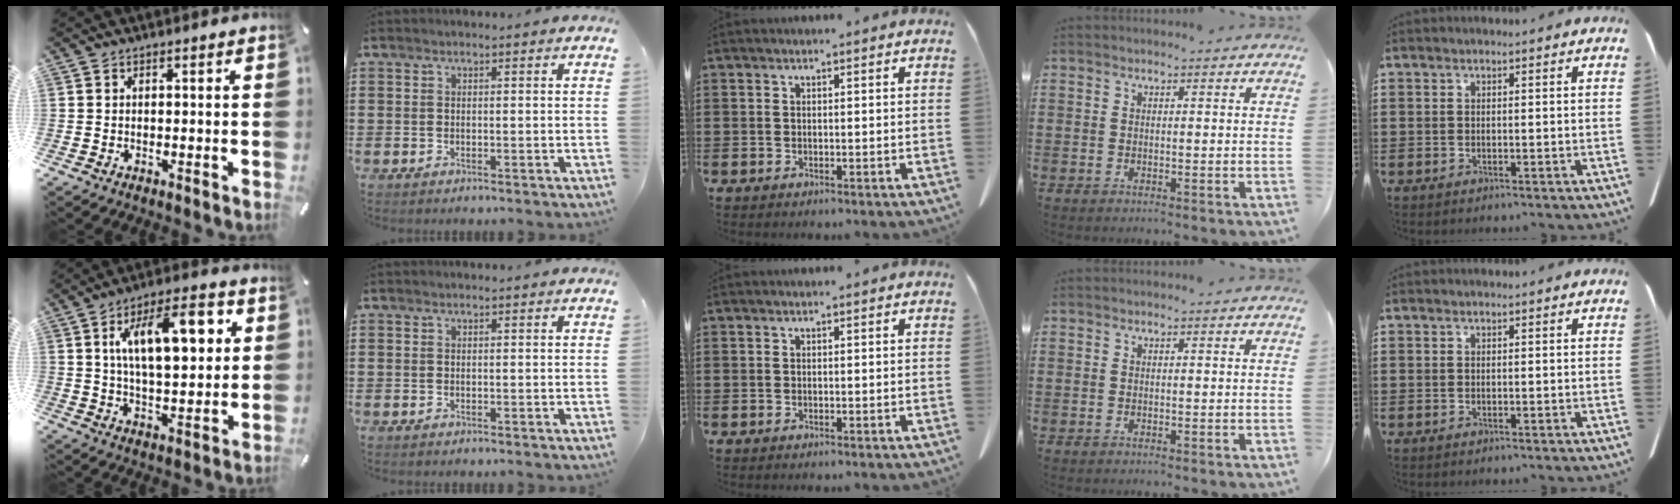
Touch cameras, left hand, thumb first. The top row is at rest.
{"thumb": {"total": 16.4, "force": [5.3, 7.7, 13.4], "torque": [-0.219, 0.001, 0.084]}}